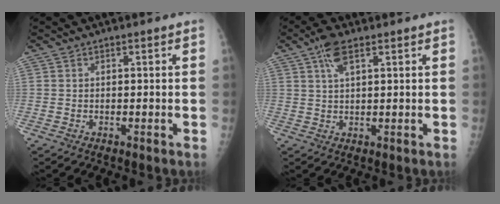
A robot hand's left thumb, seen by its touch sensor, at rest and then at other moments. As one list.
[{"total": 4.8, "force": [2.6, 1.8, 3.6], "torque": [-0.066, -0.001, 0.048]}]